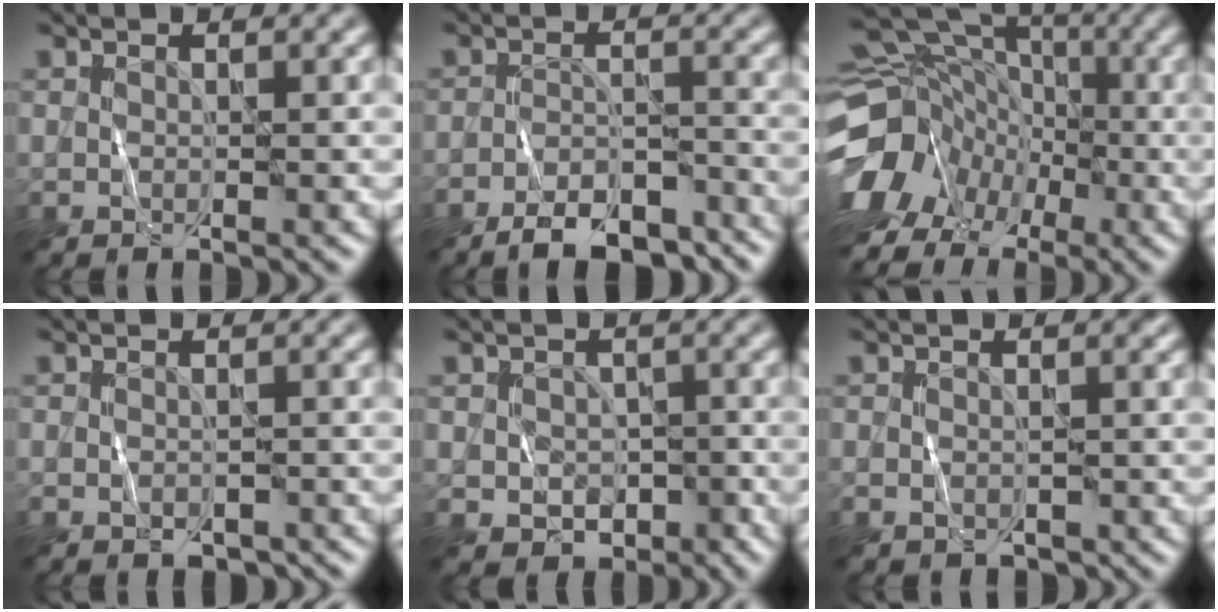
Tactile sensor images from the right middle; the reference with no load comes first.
{"total": 6.6, "force": [-5.3, 2.2, 3.3], "torque": [-0.043, -0.005, -0.085]}
{"total": 13.9, "force": [-5.9, 11.3, 5.6], "torque": [-0.132, -0.020, -0.106]}
{"total": 1.5, "force": [-1.0, 0.8, 0.7], "torque": [-0.009, -0.008, -0.011]}
{"total": 3.4, "force": [-1.3, 2.8, 1.5], "torque": [-0.018, -0.003, -0.017]}
{"total": 1.3, "force": [-0.6, 0.9, 0.6], "torque": [-0.003, -0.008, -0.004]}